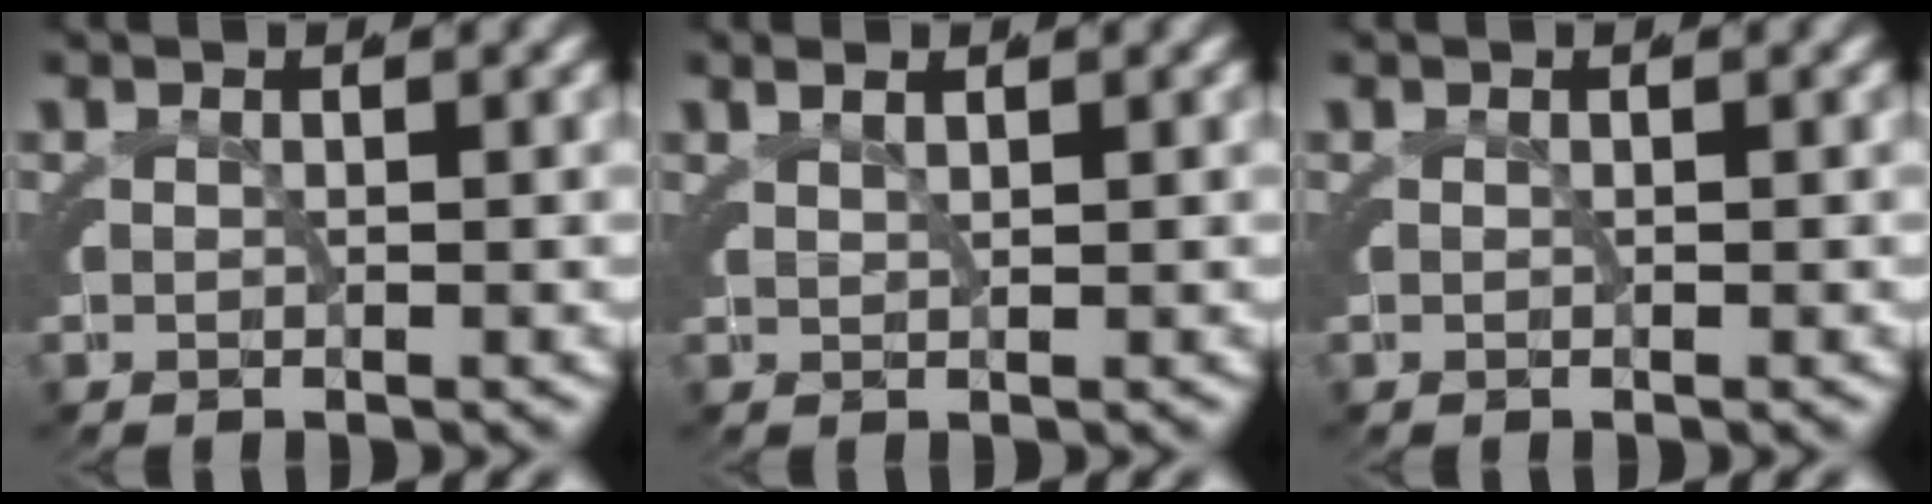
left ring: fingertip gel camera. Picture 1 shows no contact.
{"total": 0.9, "force": [0.8, 0.2, 0.3], "torque": [-0.005, 0.002, 0.014]}
{"total": 0.0}